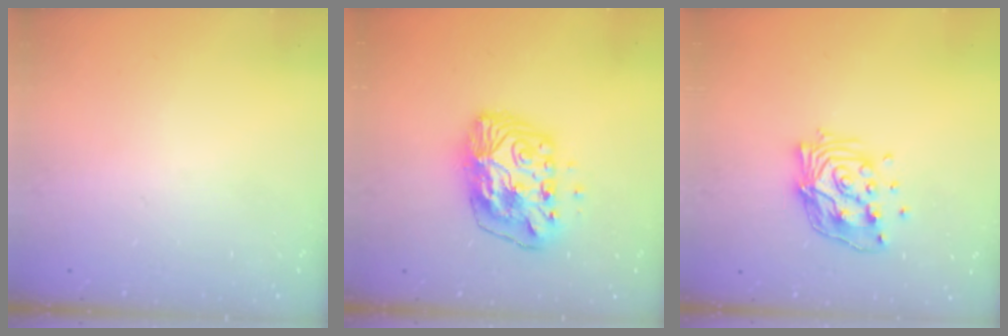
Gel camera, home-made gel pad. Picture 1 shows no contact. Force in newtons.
{"total": 11.0, "press": 11.0, "slide": 0.5}
{"total": 13.1, "press": 13.1, "slide": 1.2}